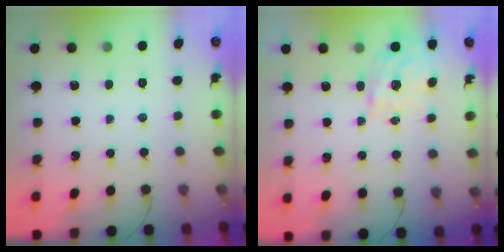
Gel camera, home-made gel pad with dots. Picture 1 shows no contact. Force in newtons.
{"total": 0.9, "press": 0.7, "slide": 0.6}